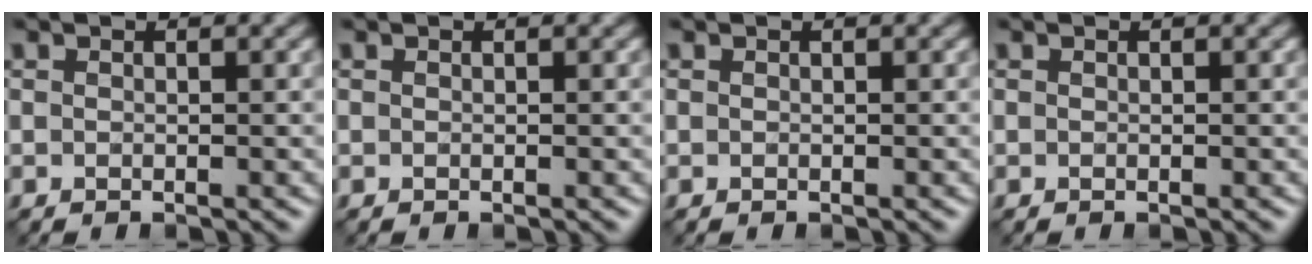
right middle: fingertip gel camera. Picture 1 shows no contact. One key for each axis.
{"total": 0.0}
{"total": 0.0}
{"total": 0.0}